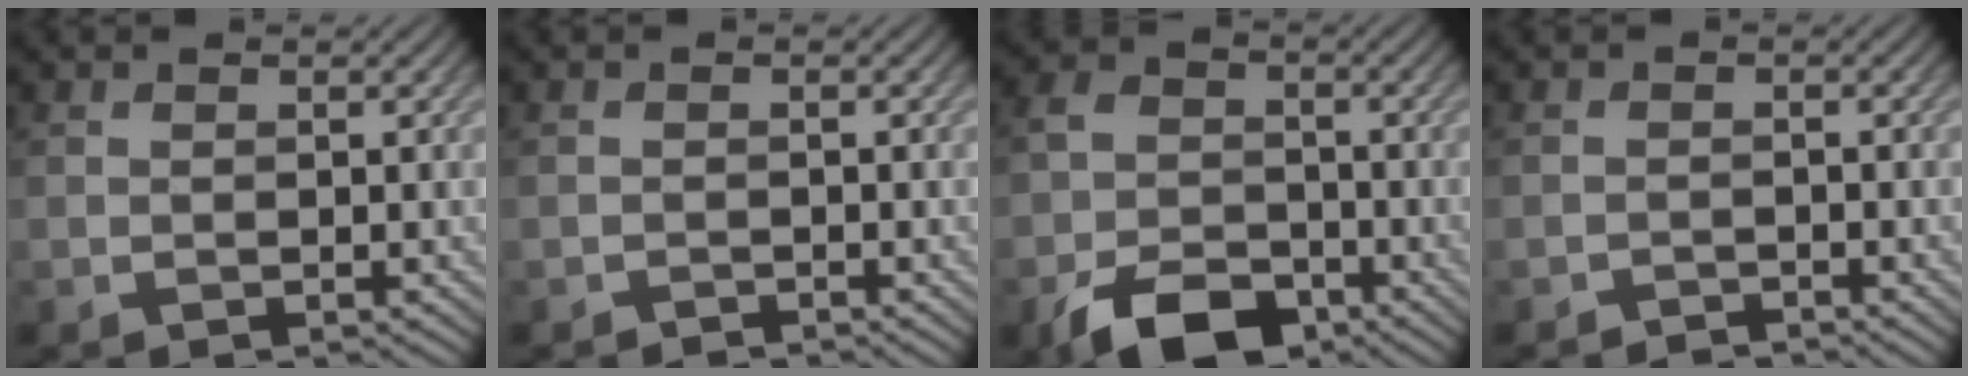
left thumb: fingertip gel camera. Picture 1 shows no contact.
{"total": 0.8, "force": [-0.8, 0.0, 0.0], "torque": [0.001, -0.001, -0.018]}
{"total": 8.6, "force": [-5.1, 5.1, 4.7], "torque": [-0.097, -0.011, -0.101]}
{"total": 1.5, "force": [-1.5, 0.1, 0.1], "torque": [0.001, 0.000, -0.030]}